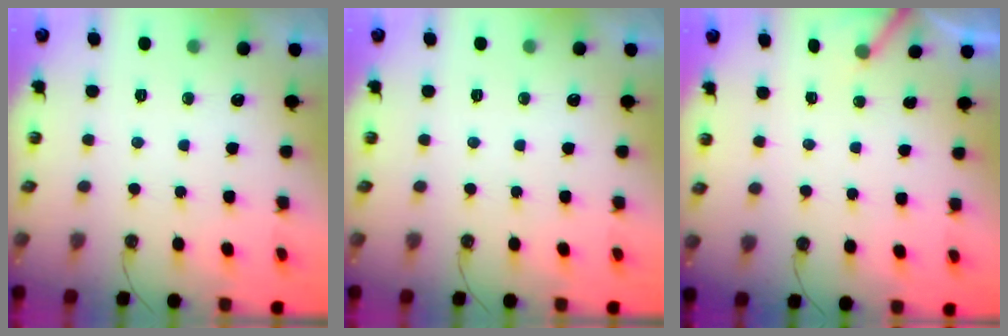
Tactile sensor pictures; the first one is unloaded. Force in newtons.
{"total": 0.0}
{"total": 3.0, "press": 3.0, "slide": 0.3}